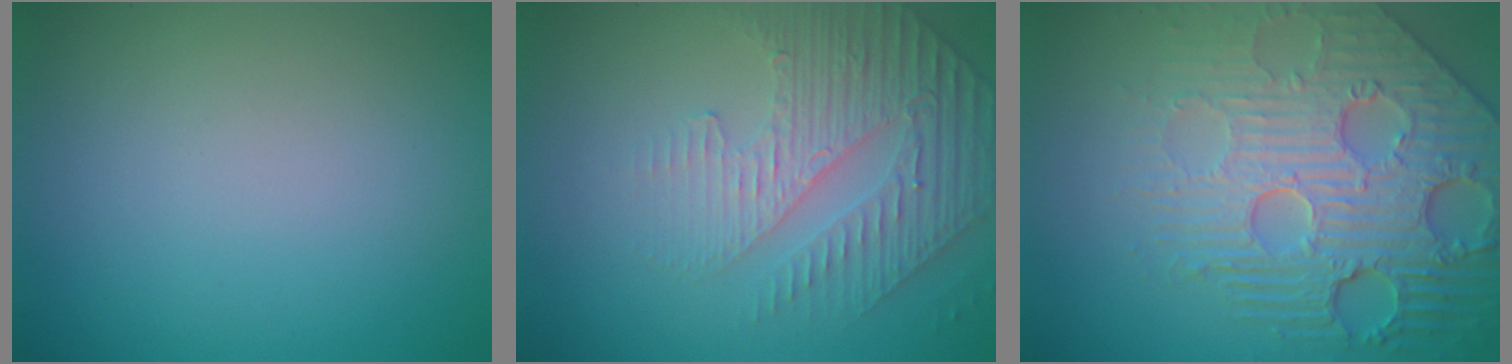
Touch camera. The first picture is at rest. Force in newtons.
{"total": 4.7, "press": 3.3, "slide": 3.4}
{"total": 8.4, "press": 5.9, "slide": 5.9}